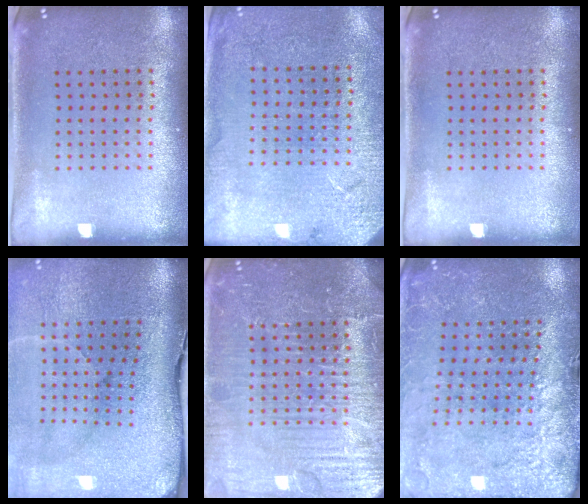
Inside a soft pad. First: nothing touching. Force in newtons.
{"total": 2.7, "press": 2.7, "slide": 0.2}
{"total": 0.0}
{"total": 5.0, "press": 3.9, "slide": 3.2}
{"total": 7.6, "press": 7.6, "slide": 1.0}
{"total": 3.0, "press": 3.0, "slide": 0.5}